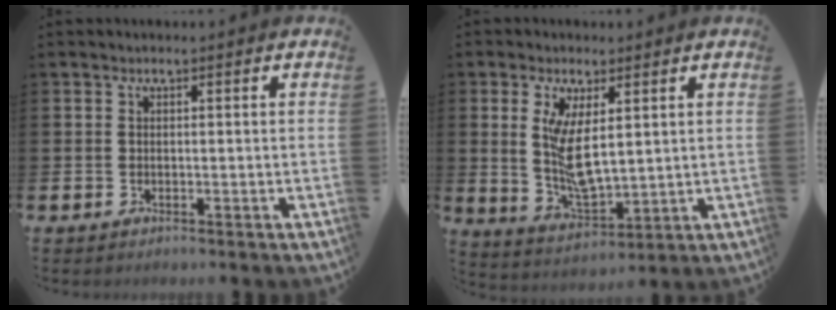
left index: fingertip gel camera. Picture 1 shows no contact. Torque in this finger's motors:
{"motor_torque": [2.13, 0.01, 1.05, 0.21]}